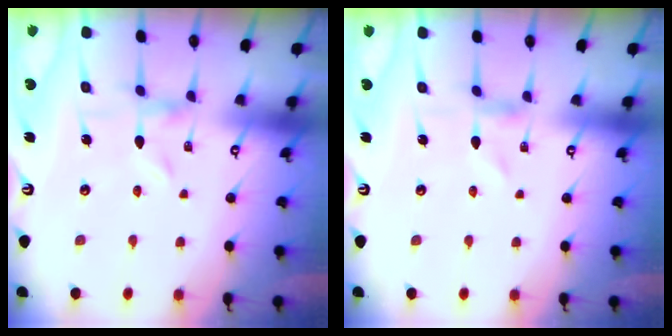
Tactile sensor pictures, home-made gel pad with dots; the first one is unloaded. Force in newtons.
{"total": 0.0}